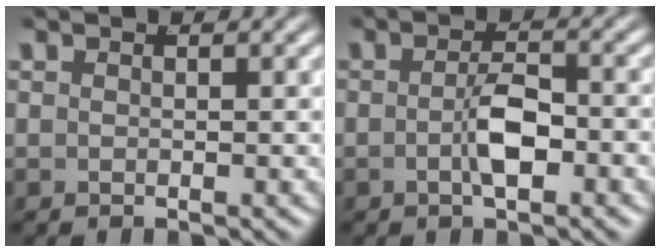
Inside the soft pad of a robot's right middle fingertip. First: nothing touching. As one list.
[{"total": 2.9, "force": [-1.2, 0.7, 2.5], "torque": [-0.046, -0.007, -0.017]}]